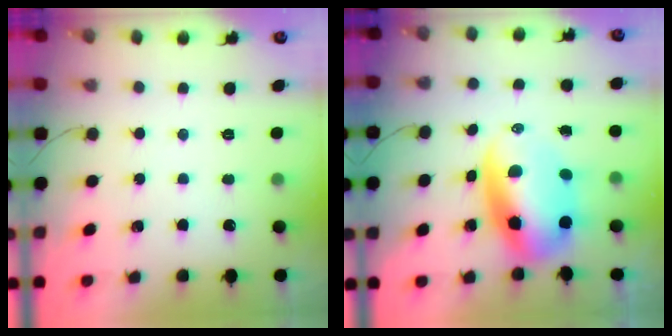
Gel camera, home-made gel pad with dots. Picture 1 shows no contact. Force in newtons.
{"total": 10.5, "press": 10.1, "slide": 2.8}